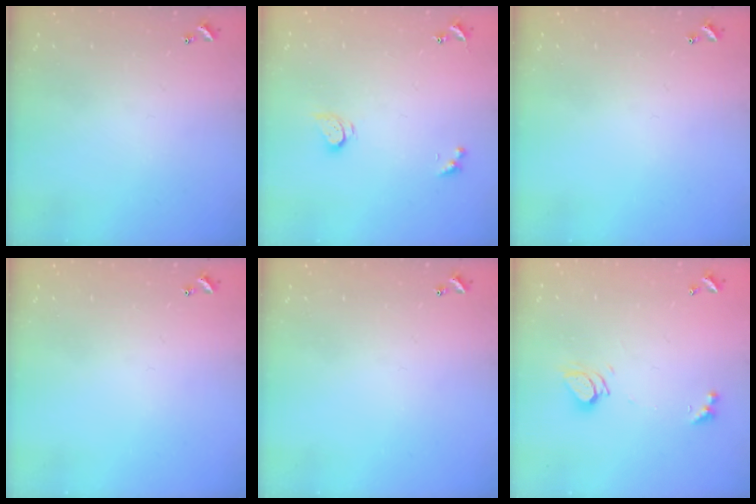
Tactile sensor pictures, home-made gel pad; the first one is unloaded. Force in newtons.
{"total": 2.6, "press": 2.5, "slide": 0.3}
{"total": 0.0}
{"total": 0.0}
{"total": 0.0}
{"total": 5.1, "press": 5.1, "slide": 0.7}